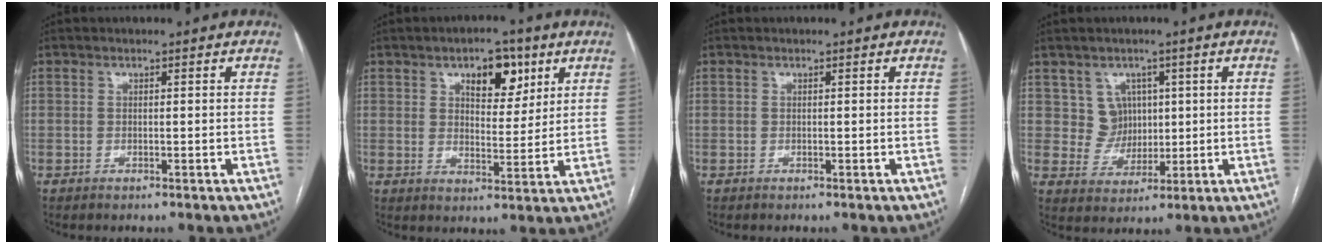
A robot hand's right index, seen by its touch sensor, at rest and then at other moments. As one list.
[{"total": 7.7, "force": [4.0, 3.7, 5.4], "torque": [-0.075, 0.007, 0.062]}, {"total": 0.0}, {"total": 5.0, "force": [1.7, 4.7, 0.5], "torque": [-0.008, 0.012, 0.038]}]